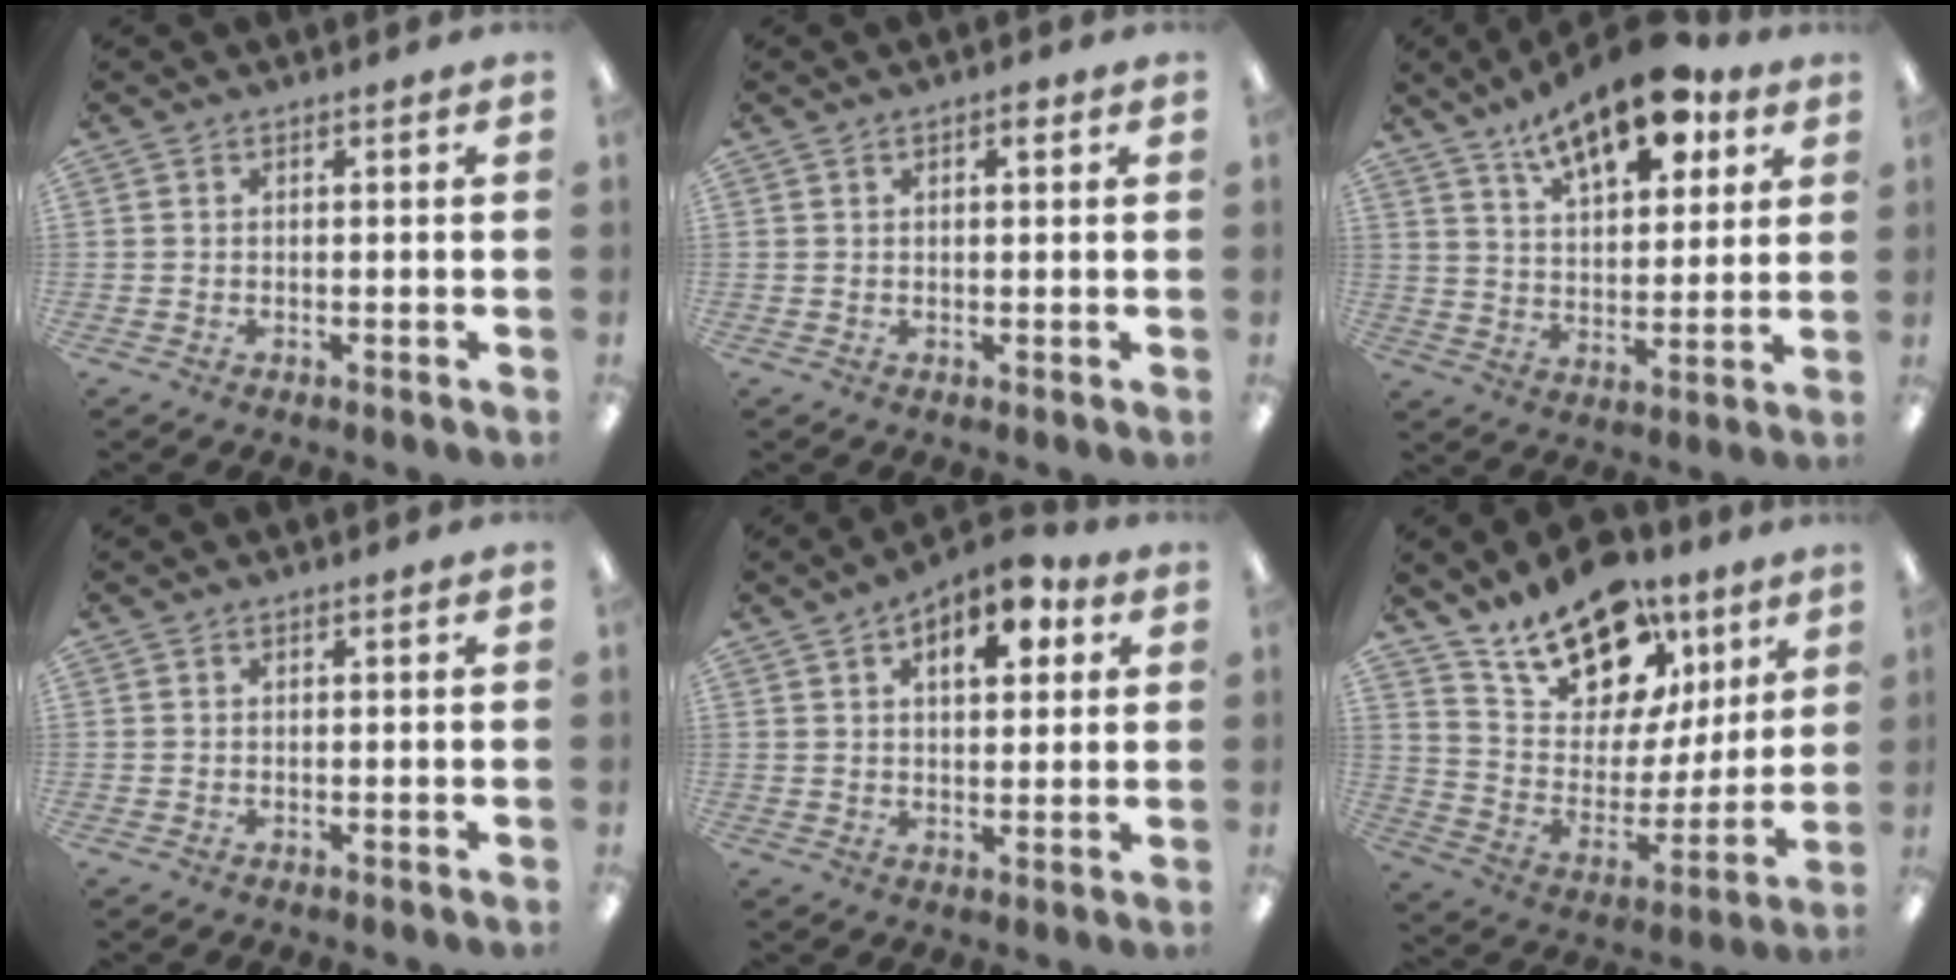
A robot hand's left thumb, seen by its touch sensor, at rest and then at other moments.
{"total": 2.0, "force": [1.0, 0.8, 1.5], "torque": [-0.015, -0.002, 0.013]}
{"total": 16.5, "force": [10.7, 7.0, 10.5], "torque": [-0.159, -0.048, 0.178]}
{"total": 0.0}
{"total": 9.4, "force": [4.4, 5.1, 6.5], "torque": [-0.077, -0.014, 0.070]}
{"total": 18.2, "force": [14.3, 9.1, 6.8], "torque": [-0.129, -0.095, 0.259]}